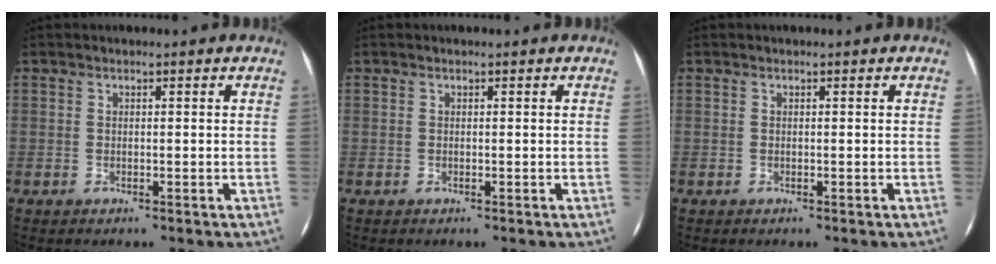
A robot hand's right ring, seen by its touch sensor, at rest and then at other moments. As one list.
[{"total": 0.0}, {"total": 0.0}]